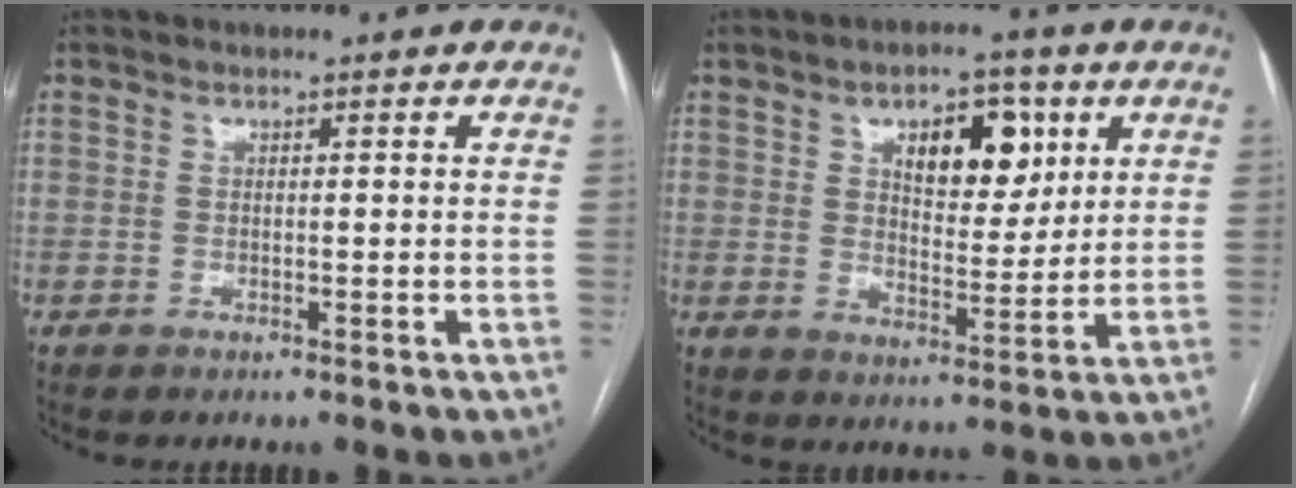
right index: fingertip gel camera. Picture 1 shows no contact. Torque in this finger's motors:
{"motor_torque": [0.83, 0.72, 0.16, 0.07]}